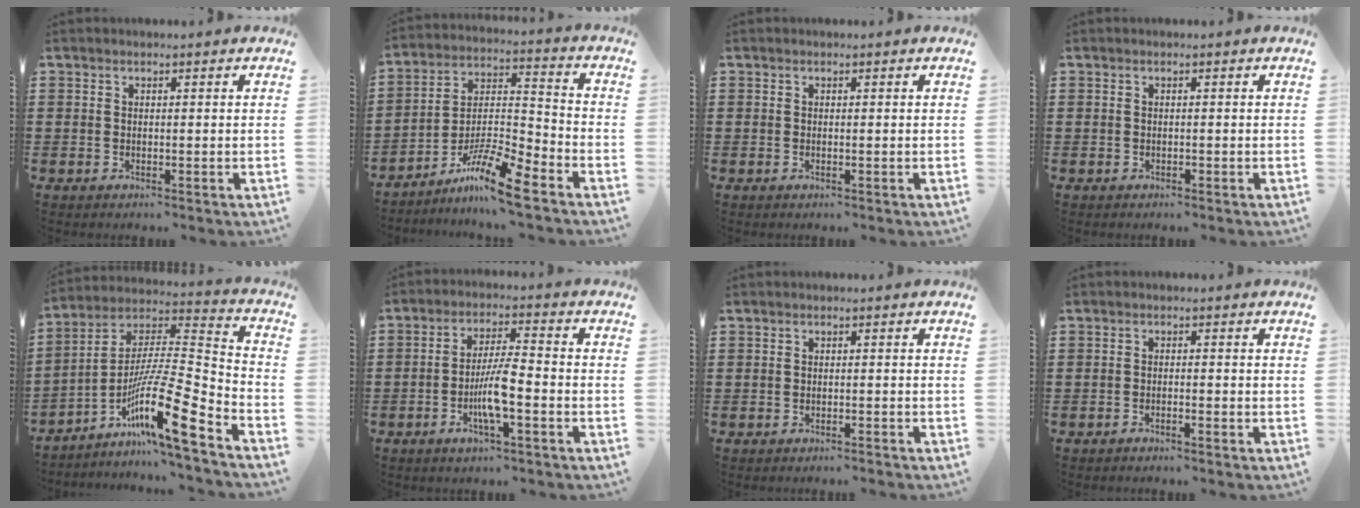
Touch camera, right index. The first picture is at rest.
{"total": 10.6, "force": [-8.2, 1.1, 6.6], "torque": [-0.127, 0.012, -0.159]}
{"total": 0.0}
{"total": 0.0}
{"total": 15.0, "force": [-8.5, 2.2, 12.1], "torque": [-0.221, -0.007, -0.161]}
{"total": 6.5, "force": [-2.3, 0.9, 6.0], "torque": [-0.121, -0.009, -0.048]}
{"total": 0.7, "force": [-0.7, -0.1, 0.1], "torque": [-0.004, -0.002, -0.014]}
{"total": 1.0, "force": [-0.9, -0.1, 0.3], "torque": [-0.006, -0.001, -0.018]}